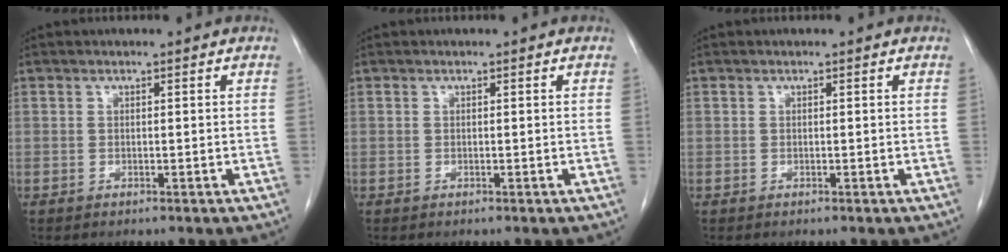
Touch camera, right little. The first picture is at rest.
{"total": 0.0}
{"total": 0.0}